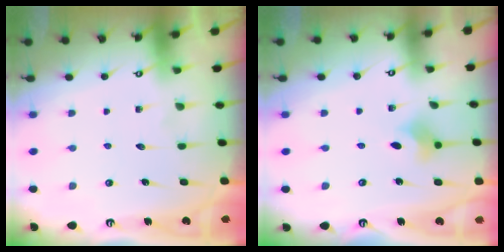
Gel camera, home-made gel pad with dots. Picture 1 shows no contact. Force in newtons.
{"total": 2.6, "press": 2.5, "slide": 0.6}